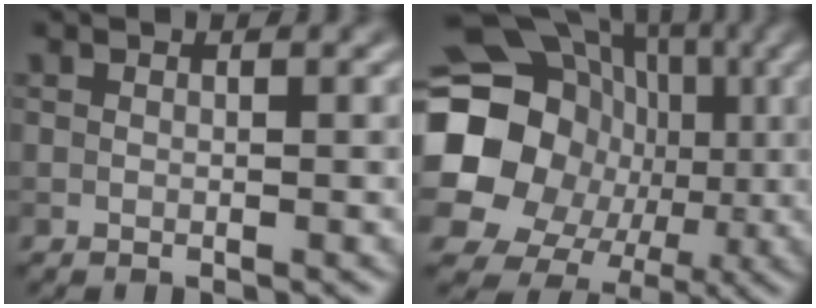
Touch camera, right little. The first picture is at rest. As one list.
[{"total": 21.1, "force": [-0.4, 19.1, 8.8], "torque": [-0.185, 0.004, -0.045]}]